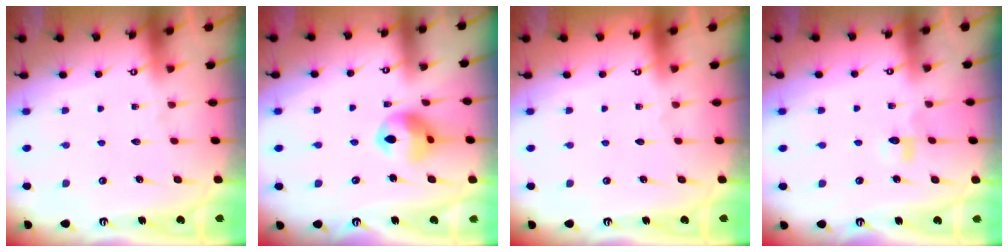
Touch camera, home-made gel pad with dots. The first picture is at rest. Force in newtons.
{"total": 11.0, "press": 10.9, "slide": 1.4}
{"total": 0.0}
{"total": 3.3, "press": 3.3, "slide": 0.6}